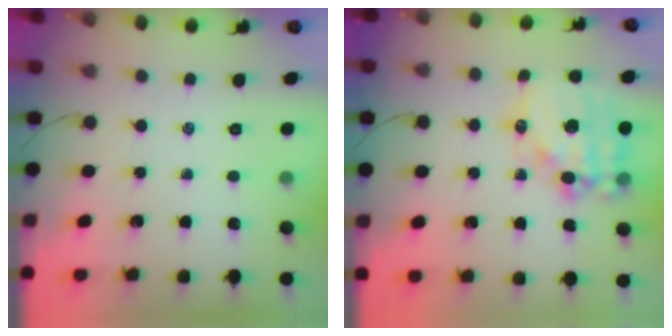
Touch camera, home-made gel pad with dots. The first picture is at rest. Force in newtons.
{"total": 17.3, "press": 16.9, "slide": 3.8}